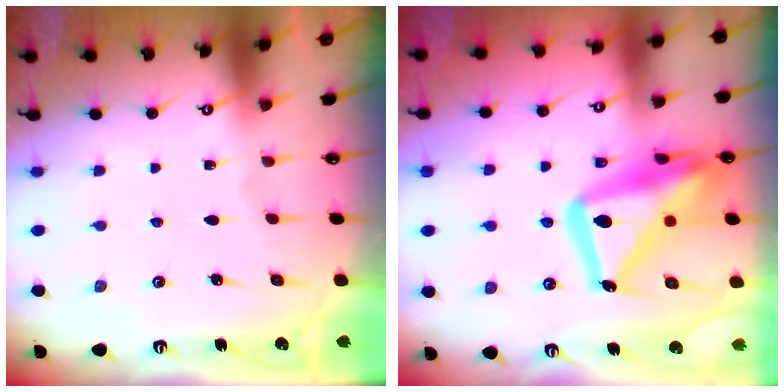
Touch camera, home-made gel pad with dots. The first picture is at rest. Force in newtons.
{"total": 21.0, "press": 20.9, "slide": 2.1}